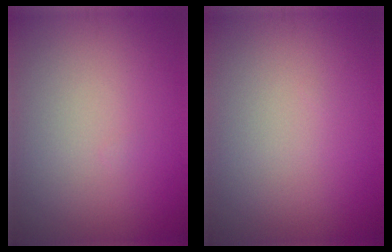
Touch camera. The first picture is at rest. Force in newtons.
{"total": 0.0}